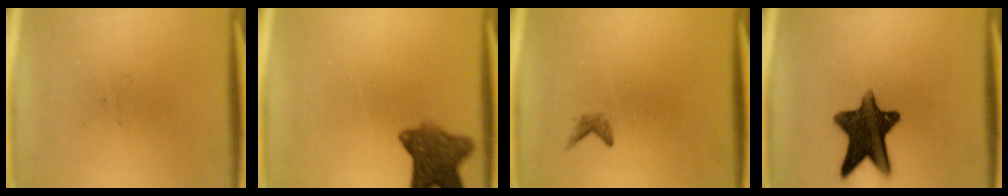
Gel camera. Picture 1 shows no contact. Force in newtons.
{"total": 7.6}
{"total": 0.9}
{"total": 13.2}